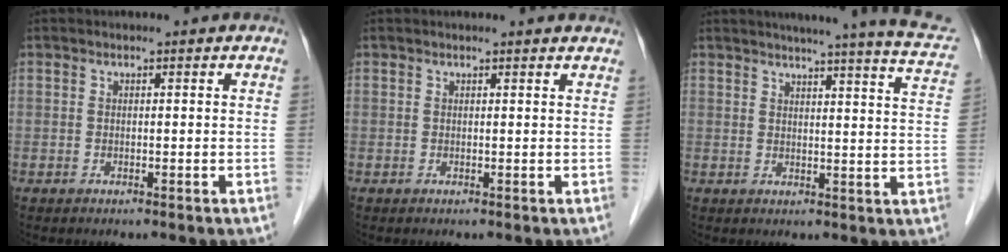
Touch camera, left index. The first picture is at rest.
{"total": 2.8, "force": [2.8, 0.1, 0.6], "torque": [-0.012, 0.003, 0.021]}
{"total": 17.4, "force": [15.1, 0.7, 8.5], "torque": [-0.110, -0.023, 0.164]}